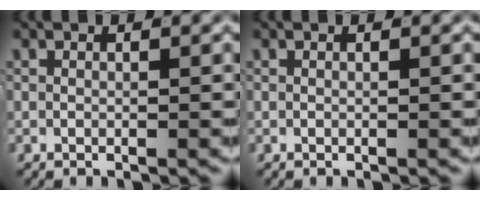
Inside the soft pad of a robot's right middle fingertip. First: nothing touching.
{"total": 0.0}